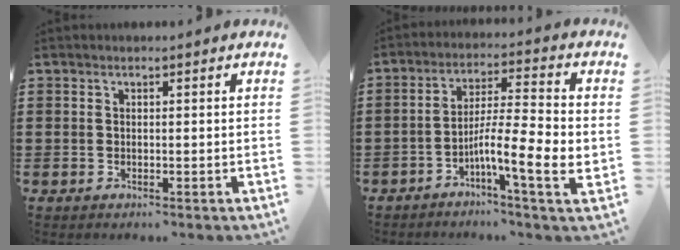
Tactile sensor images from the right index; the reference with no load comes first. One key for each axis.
{"total": 9.8, "fx": -3.1, "fy": 1.2, "fz": 9.2, "tx": -0.171, "ty": -0.010, "tz": -0.059}